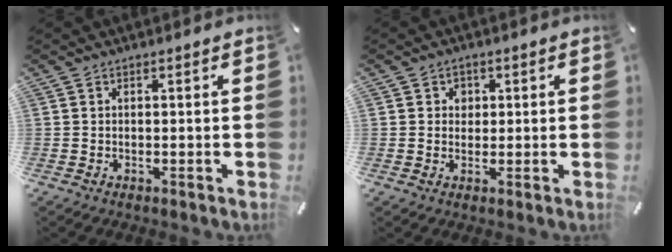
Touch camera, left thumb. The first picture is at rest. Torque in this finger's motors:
{"motor_torque": [0.20, -0.35, 0.02, 0.09, -0.02]}